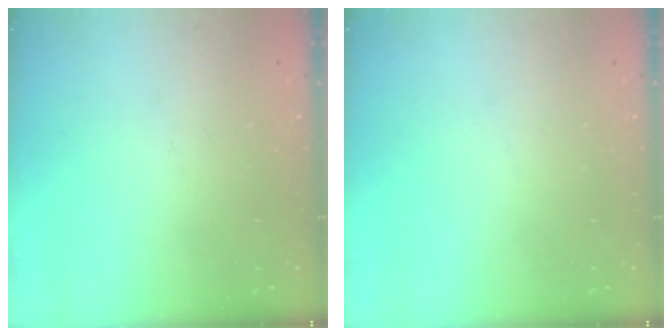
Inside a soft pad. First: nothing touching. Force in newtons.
{"total": 0.0}